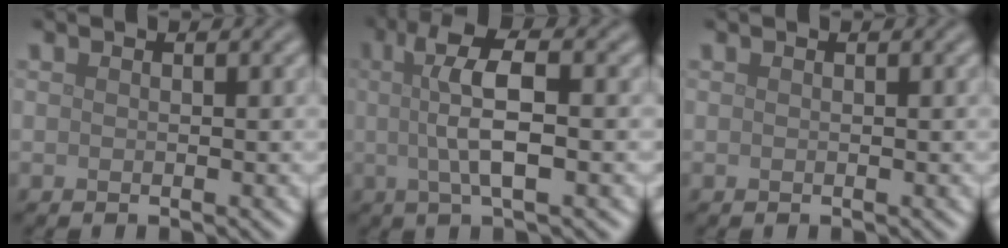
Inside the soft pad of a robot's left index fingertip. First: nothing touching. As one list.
[{"total": 5.8, "force": [0.5, 1.6, 5.6], "torque": [-0.098, 0.007, 0.005]}, {"total": 0.0}]